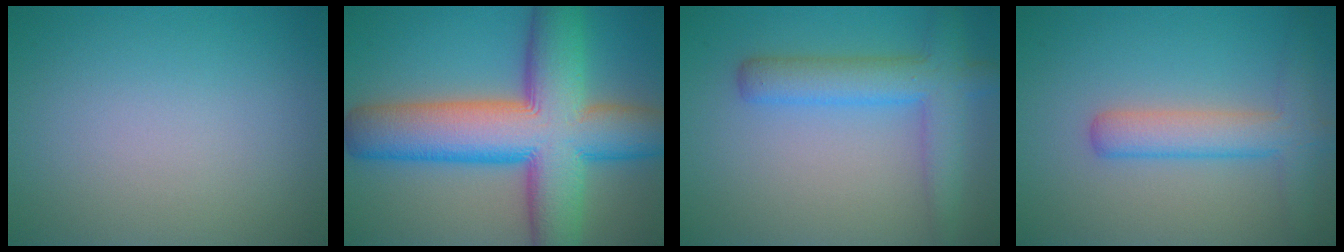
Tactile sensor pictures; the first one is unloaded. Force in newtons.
{"total": 14.3, "press": 14.3, "slide": 0.6}
{"total": 5.0, "press": 5.0, "slide": 0.2}
{"total": 4.2, "press": 4.2, "slide": 0.1}